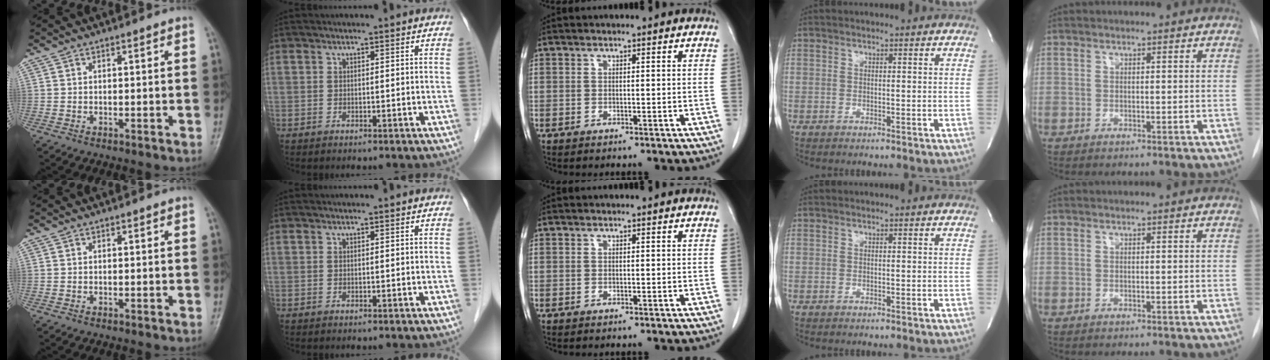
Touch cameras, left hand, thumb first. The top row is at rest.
{}